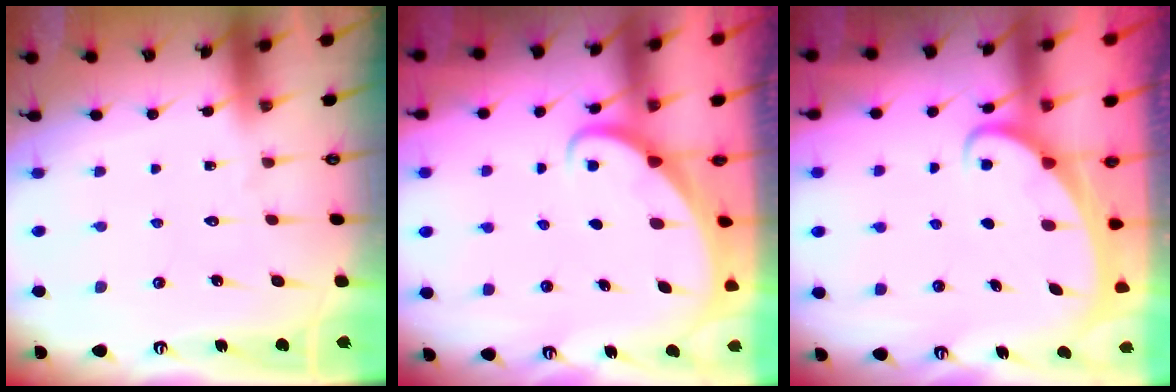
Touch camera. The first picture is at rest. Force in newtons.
{"total": 2.1, "press": 2.1, "slide": 0.2}
{"total": 2.4, "press": 2.4, "slide": 0.3}